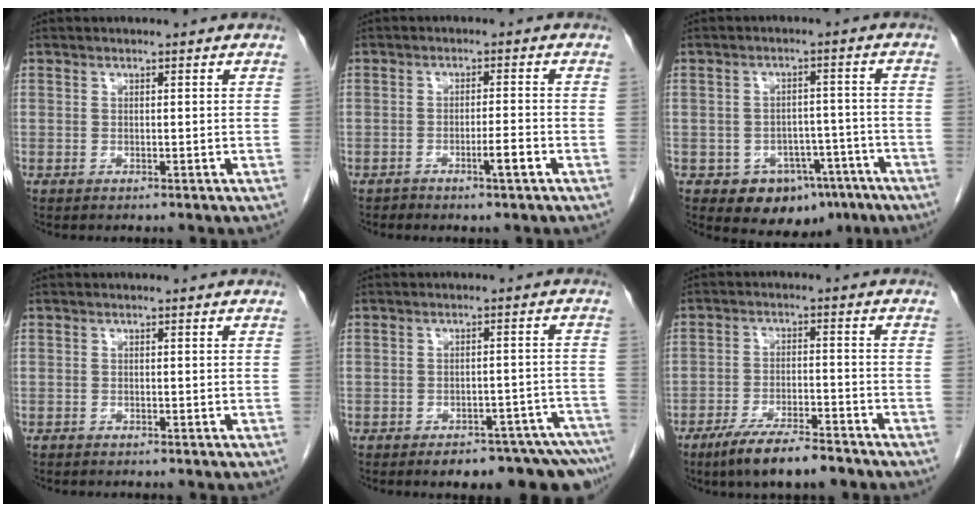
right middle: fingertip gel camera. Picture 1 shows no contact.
{"total": 2.6, "force": [-1.4, -0.1, 2.1], "torque": [-0.036, -0.002, -0.023]}
{"total": 8.9, "force": [-5.2, 6.3, 3.5], "torque": [-0.029, 0.023, -0.063]}
{"total": 0.6, "force": [-0.5, 0.2, 0.1], "torque": [-0.008, 0.000, -0.012]}
{"total": 13.7, "force": [-11.8, 4.6, 5.3], "torque": [-0.013, 0.024, -0.132]}
{"total": 9.1, "force": [-7.0, 1.4, 5.6], "torque": [-0.096, -0.016, -0.121]}